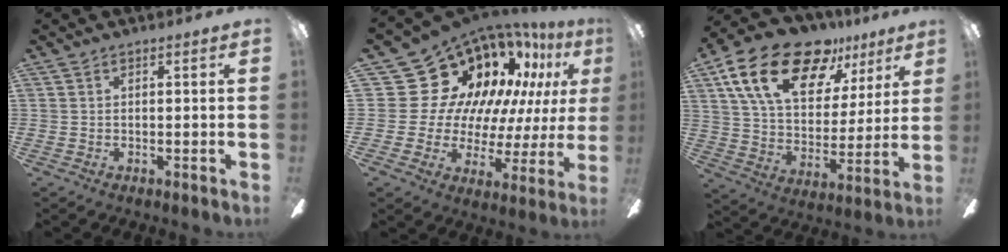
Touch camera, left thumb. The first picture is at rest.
{"total": 20.5, "force": [12.6, 14.1, 7.9], "torque": [-0.131, -0.116, 0.263]}
{"total": 21.9, "force": [13.1, 11.5, 13.3], "torque": [-0.236, -0.061, 0.235]}